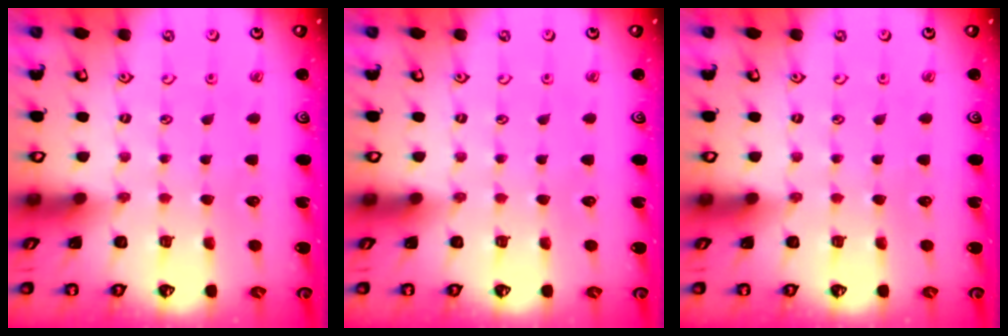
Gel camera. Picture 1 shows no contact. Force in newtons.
{"total": 0.0}
{"total": 0.0}